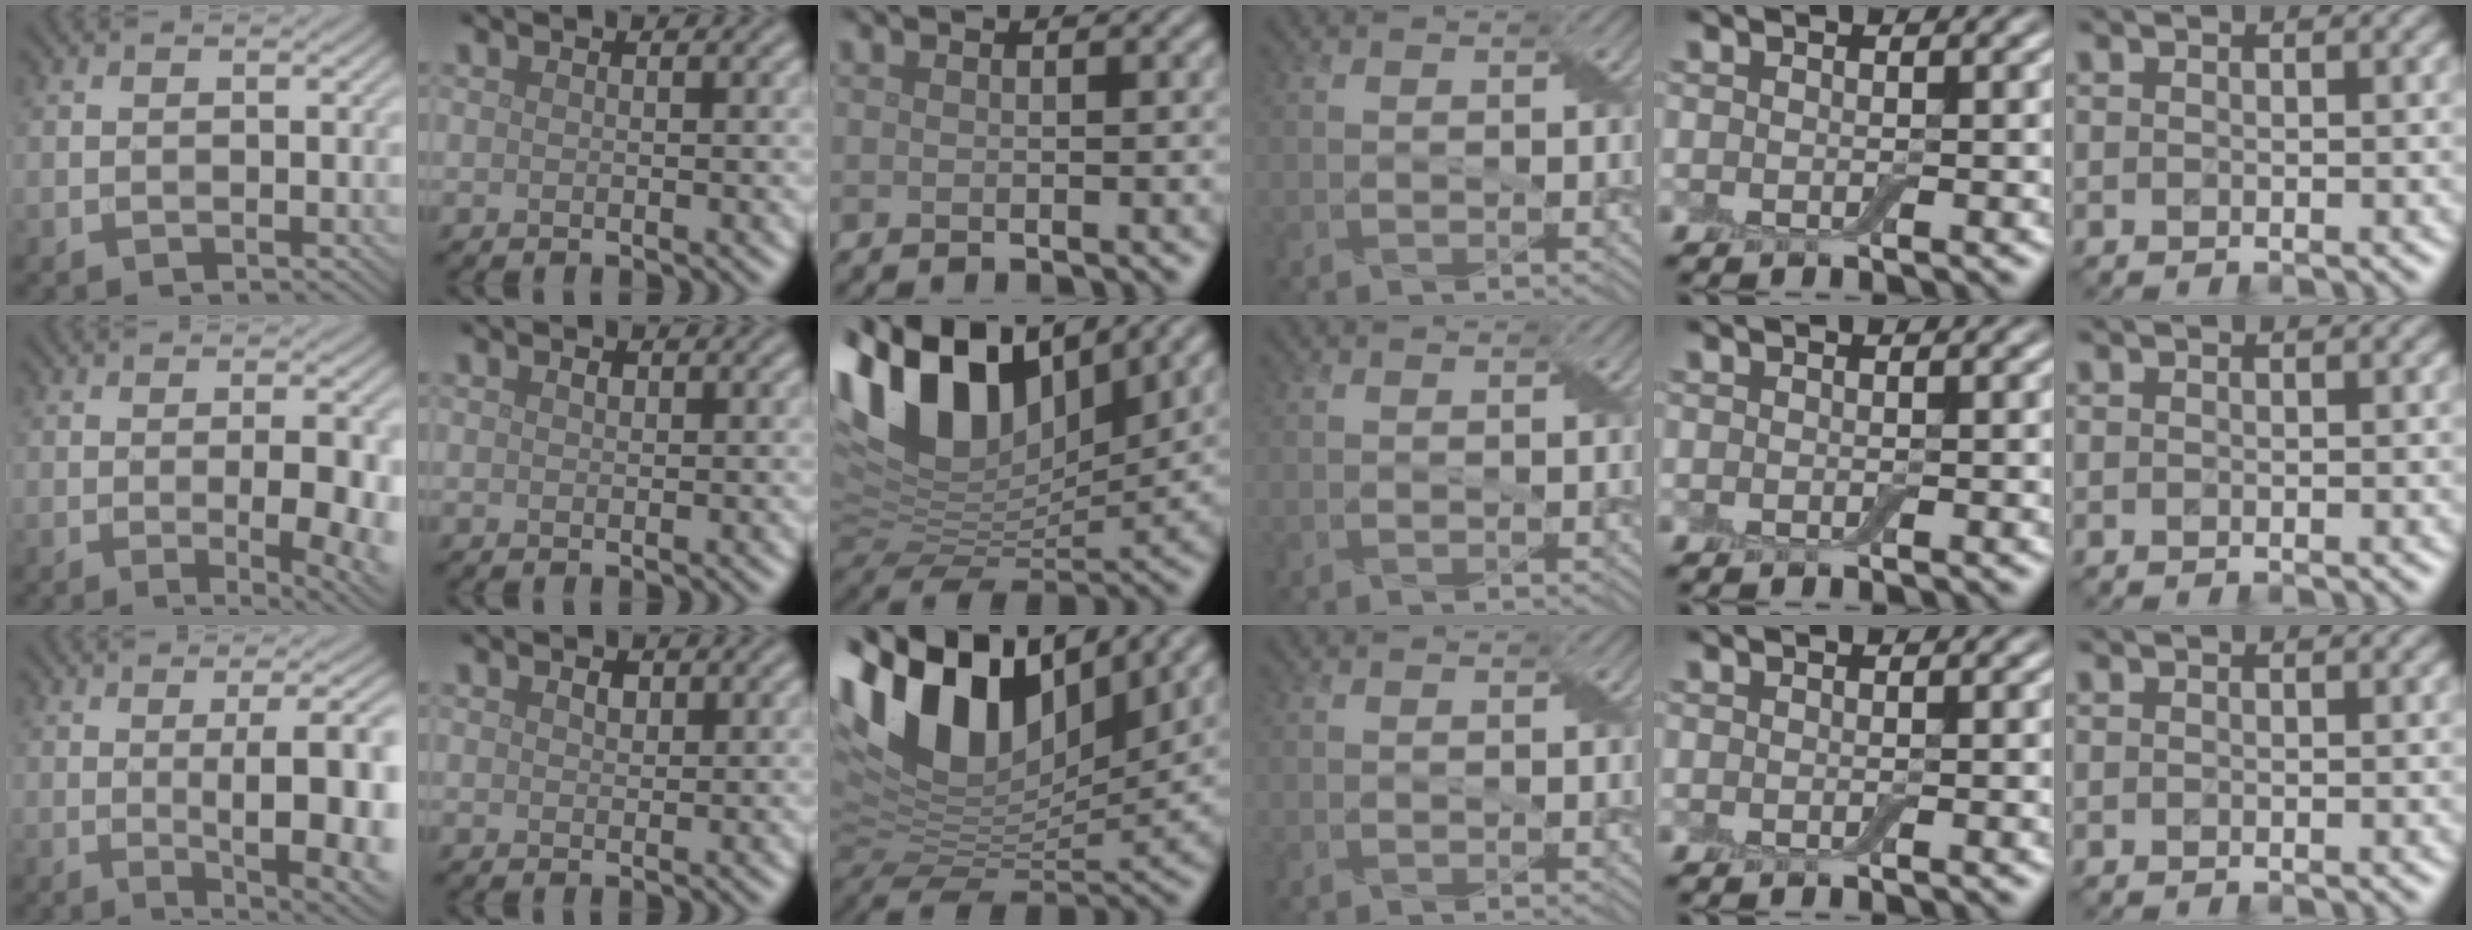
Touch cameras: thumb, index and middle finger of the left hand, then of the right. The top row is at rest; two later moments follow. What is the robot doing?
{"motion": "wrap", "object": "adhesive wrap"}